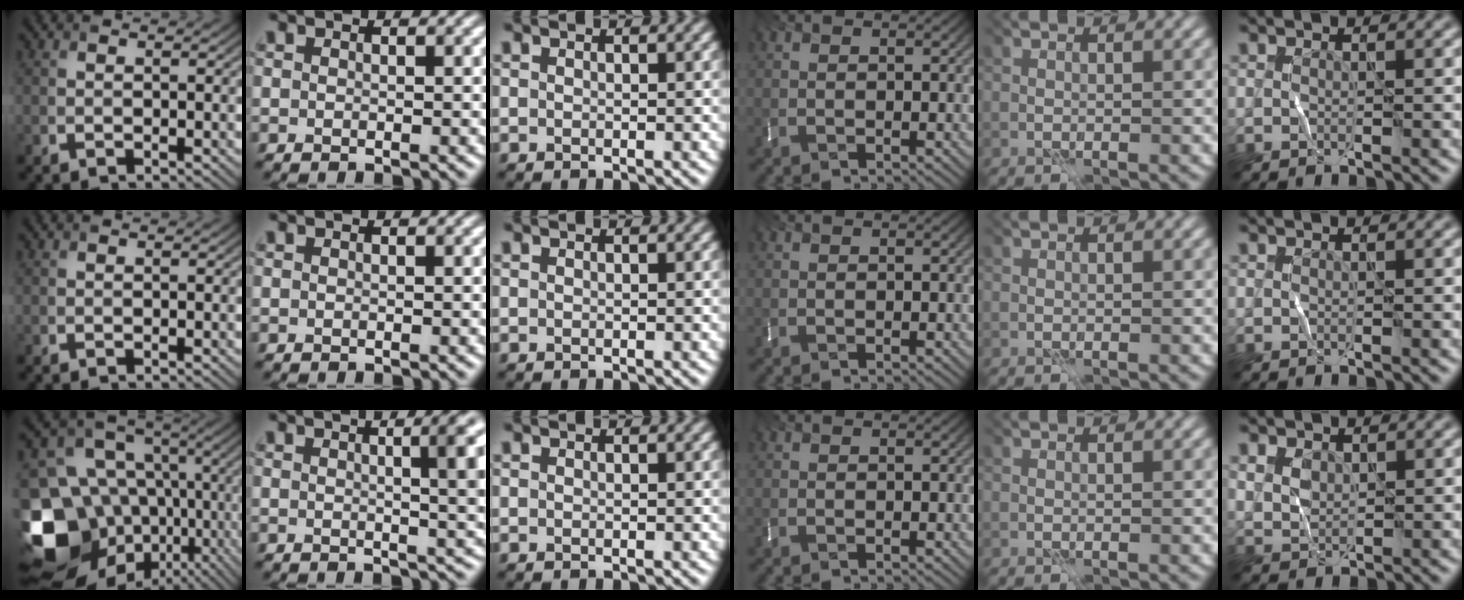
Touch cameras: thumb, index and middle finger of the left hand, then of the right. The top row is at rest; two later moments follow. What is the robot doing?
{"motion": "fold", "object": "bubble wrap"}